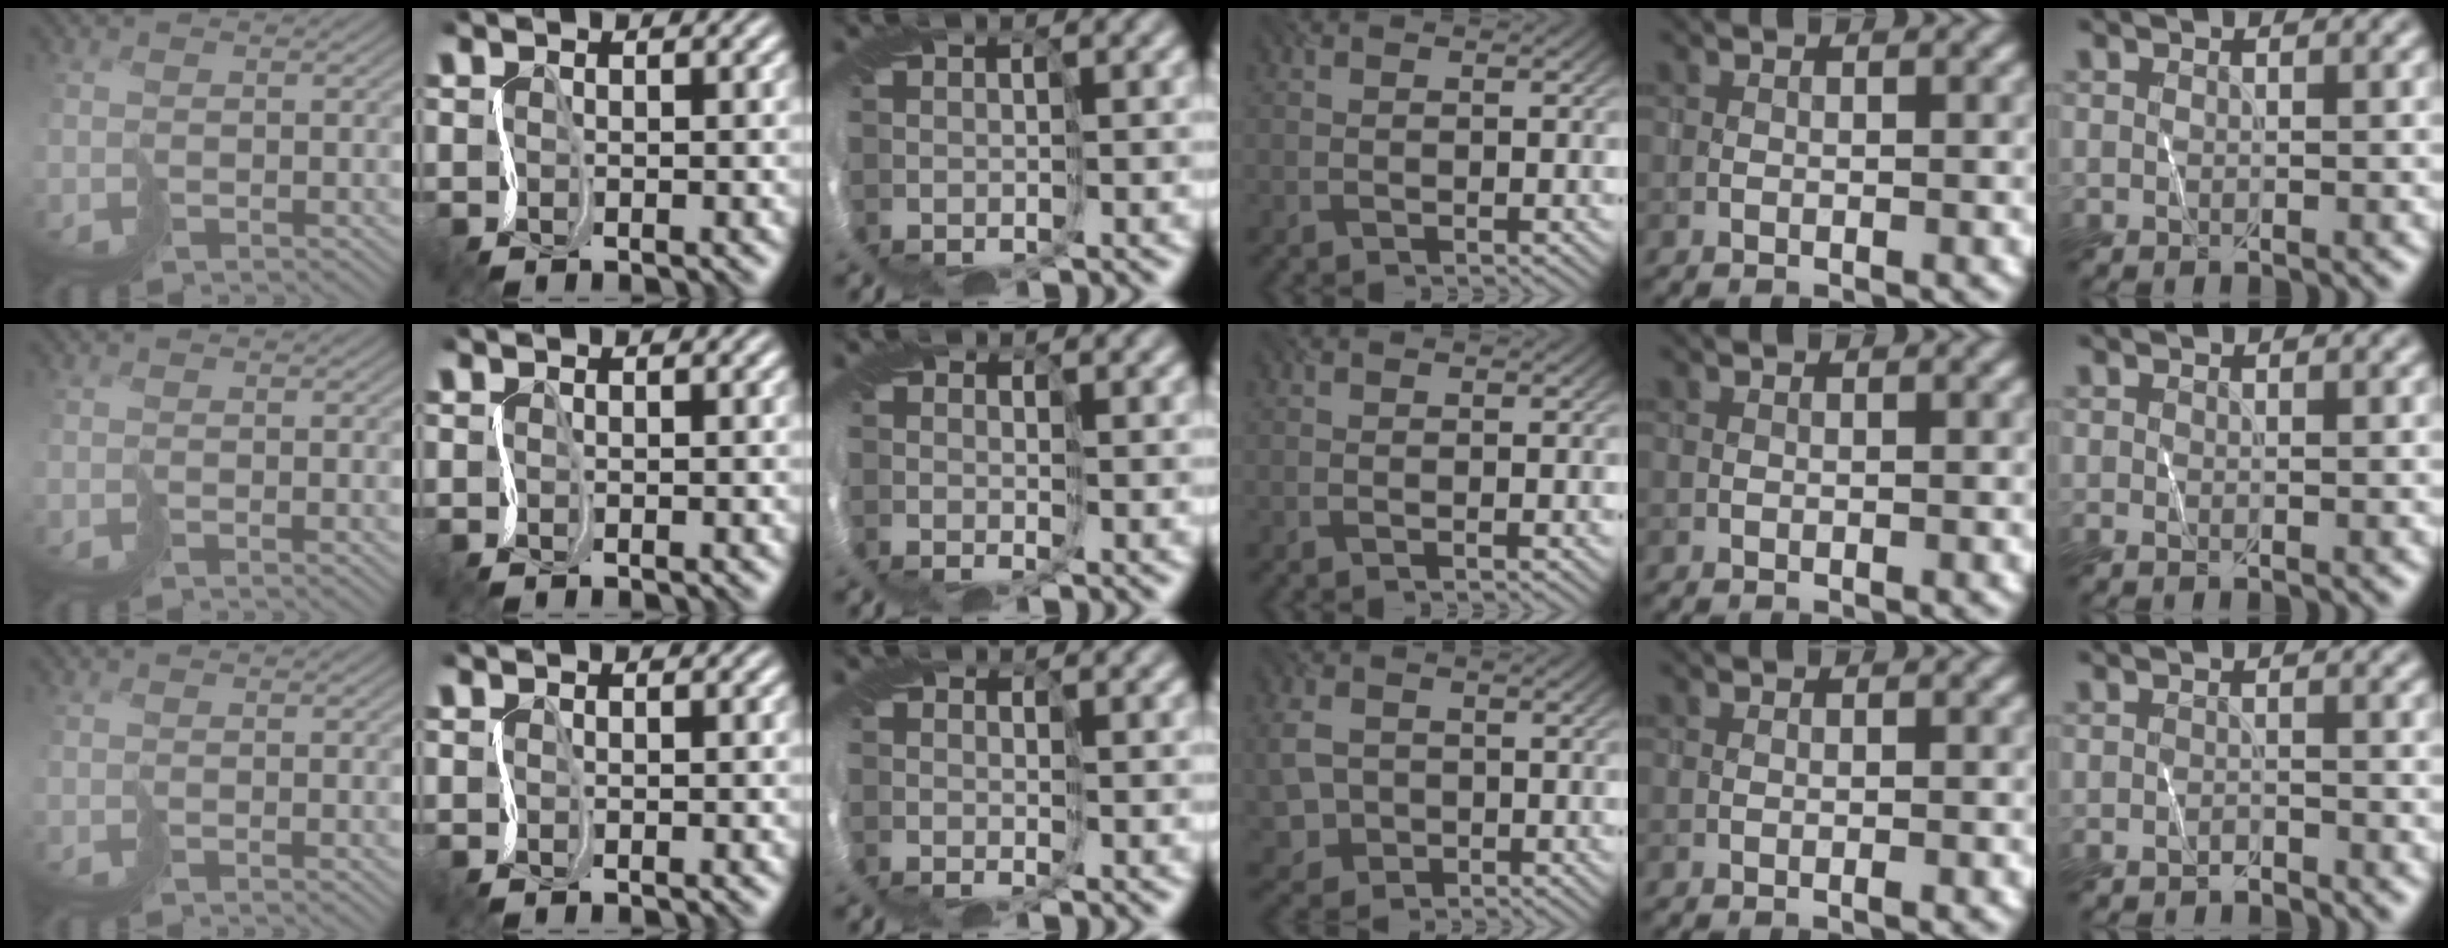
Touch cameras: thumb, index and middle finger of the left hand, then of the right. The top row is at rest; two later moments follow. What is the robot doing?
{"motion": "cut", "object": "paper"}